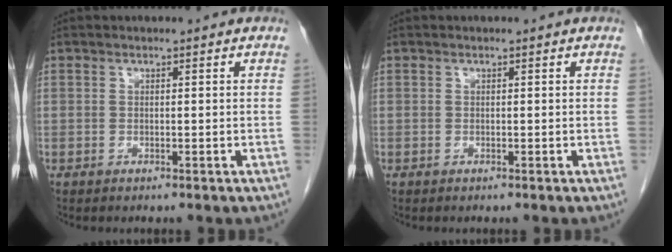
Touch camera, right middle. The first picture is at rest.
{"total": 0.0}